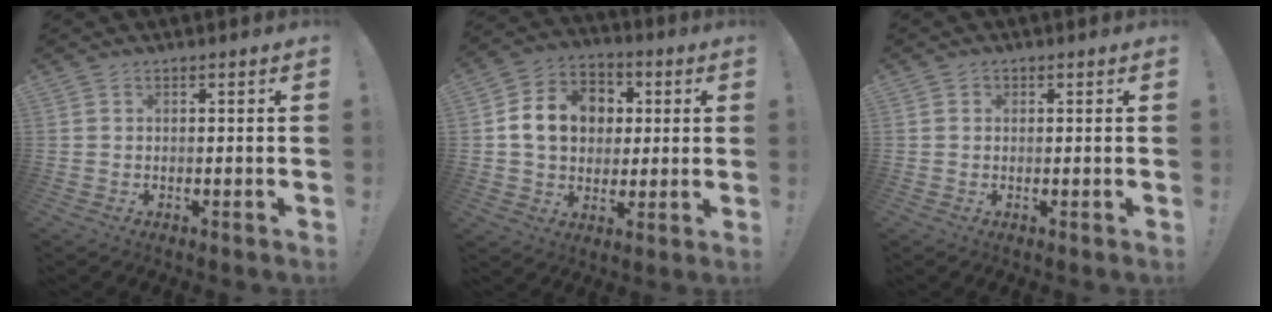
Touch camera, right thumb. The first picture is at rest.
{"total": 14.4, "force": [2.5, 11.9, 7.8], "torque": [-0.115, 0.006, 0.057]}
{"total": 1.0, "force": [0.1, 0.9, 0.3], "torque": [0.001, 0.000, 0.000]}